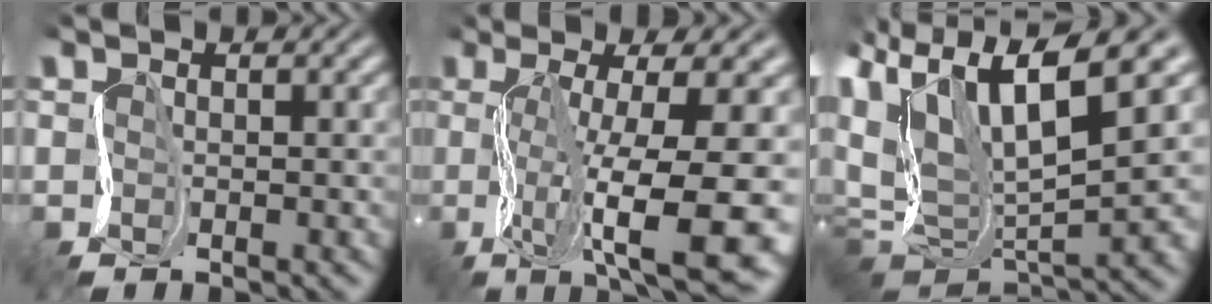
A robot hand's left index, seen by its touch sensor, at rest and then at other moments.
{"total": 12.8, "force": [-1.7, 3.9, 12.1], "torque": [-0.186, -0.008, -0.010]}
{"total": 11.6, "force": [5.1, 4.7, 9.3], "torque": [-0.191, 0.007, 0.101]}